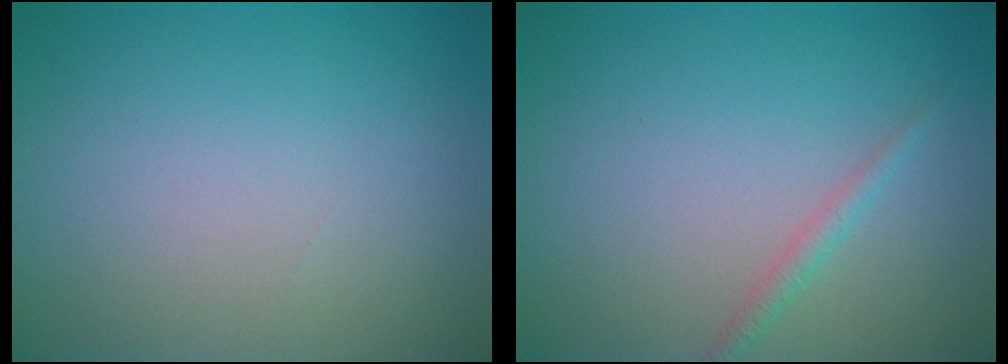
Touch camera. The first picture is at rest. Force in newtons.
{"total": 1.2, "press": 1.2, "slide": 0.0}